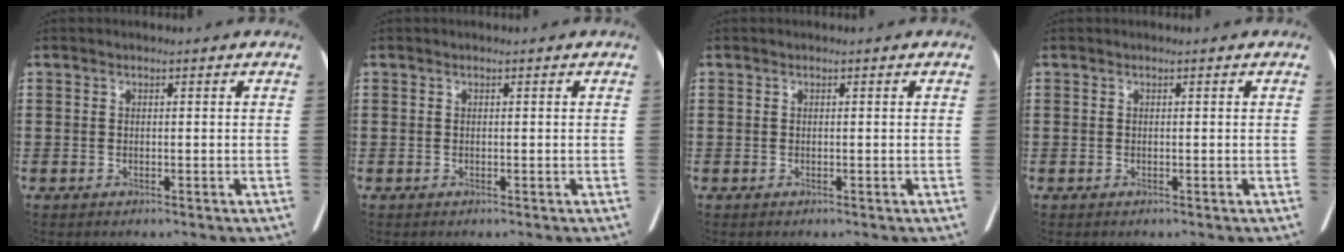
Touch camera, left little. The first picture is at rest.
{"total": 0.0}
{"total": 0.0}
{"total": 0.0}